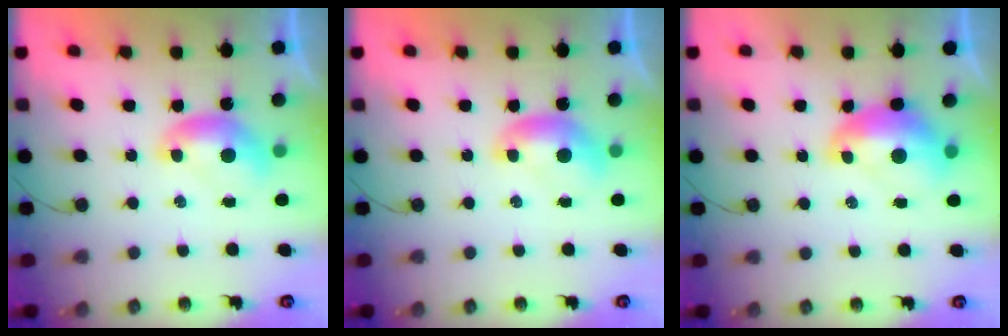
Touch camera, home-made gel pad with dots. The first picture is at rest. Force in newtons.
{"total": 0.0}
{"total": 2.6, "press": 2.5, "slide": 0.7}